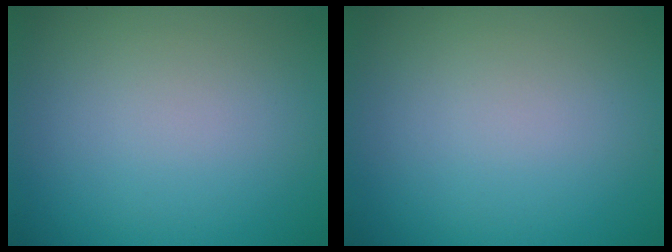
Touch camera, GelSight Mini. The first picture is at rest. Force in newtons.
{"total": 0.0}